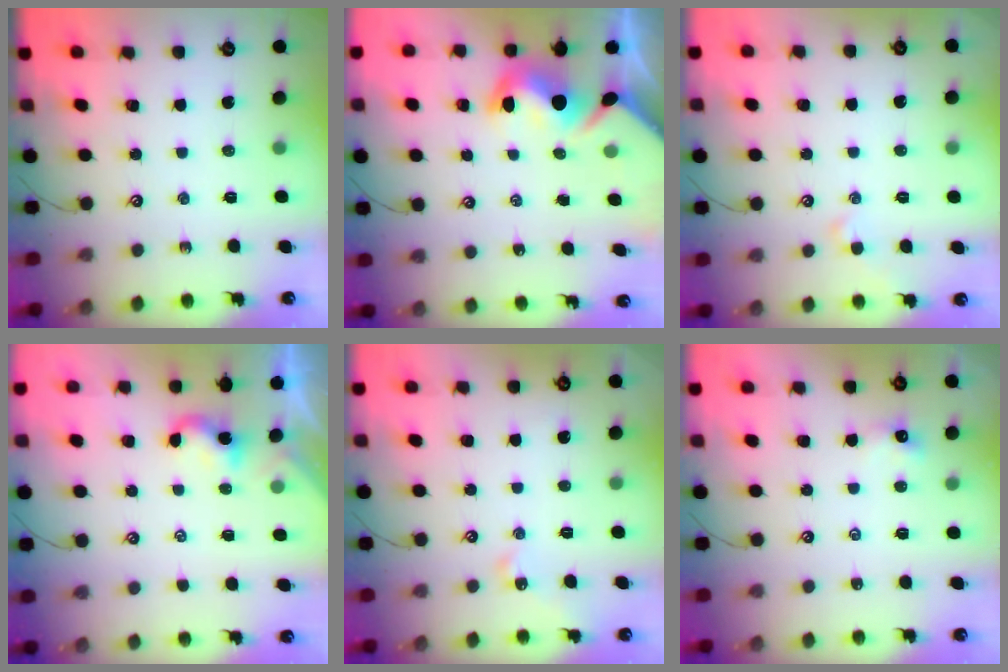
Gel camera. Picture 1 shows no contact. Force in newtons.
{"total": 7.2, "press": 7.2, "slide": 0.8}
{"total": 1.3, "press": 1.2, "slide": 0.5}
{"total": 2.9, "press": 2.9, "slide": 0.2}
{"total": 1.5, "press": 1.4, "slide": 0.4}
{"total": 2.4, "press": 2.3, "slide": 0.6}